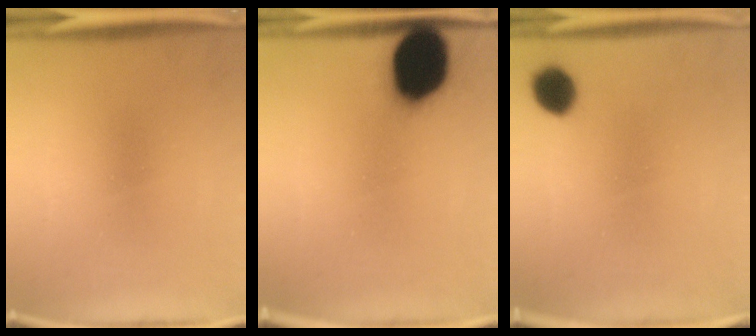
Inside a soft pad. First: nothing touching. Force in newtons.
{"total": 17.7}
{"total": 7.3}